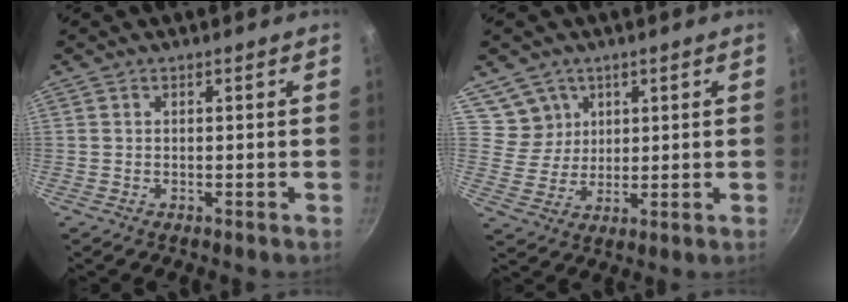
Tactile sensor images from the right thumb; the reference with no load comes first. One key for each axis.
{"total": 6.0, "fx": 3.0, "fy": 5.0, "fz": 1.3, "tx": -0.004, "ty": -0.014, "tz": 0.061}